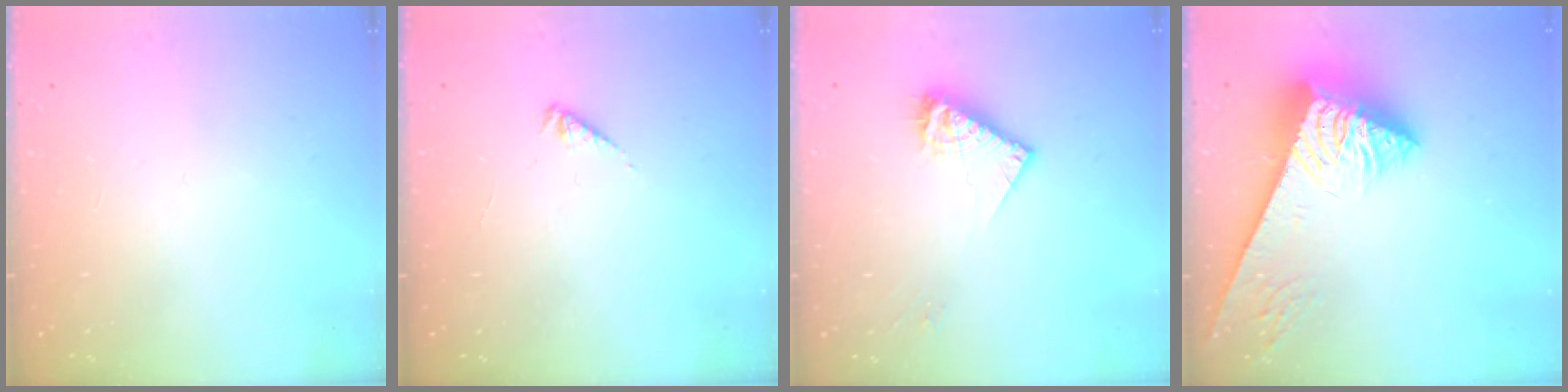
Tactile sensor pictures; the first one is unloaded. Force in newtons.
{"total": 2.0, "press": 1.9, "slide": 0.5}
{"total": 8.2, "press": 8.2, "slide": 0.2}
{"total": 7.8, "press": 7.7, "slide": 1.0}